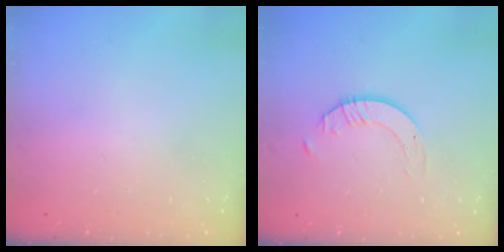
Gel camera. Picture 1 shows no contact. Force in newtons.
{"total": 2.3, "press": 2.3, "slide": 0.2}